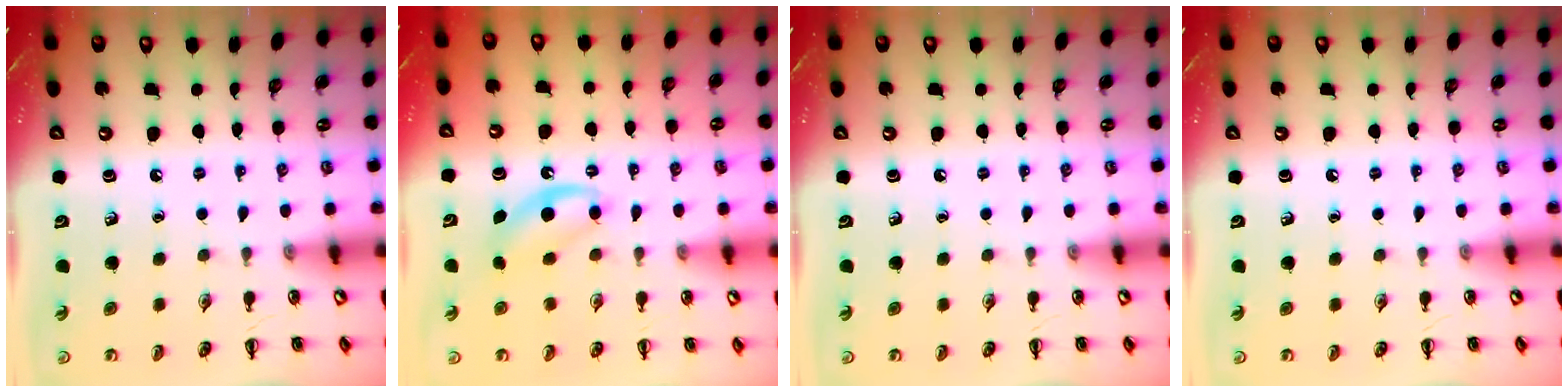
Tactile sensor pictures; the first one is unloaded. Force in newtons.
{"total": 5.1, "press": 5.0, "slide": 1.1}
{"total": 0.0}
{"total": 0.0}